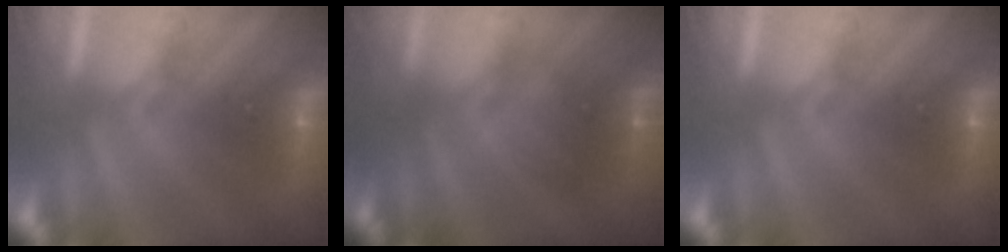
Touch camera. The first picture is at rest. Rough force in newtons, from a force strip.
{"total": 2.2}
{"total": 0.0}